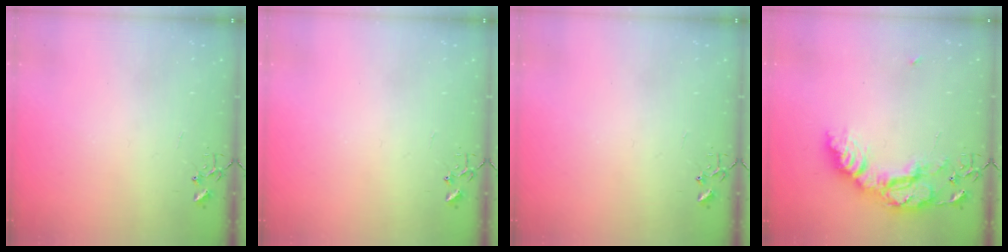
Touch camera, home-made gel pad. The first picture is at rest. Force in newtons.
{"total": 0.0}
{"total": 0.0}
{"total": 20.7, "press": 20.6, "slide": 1.8}